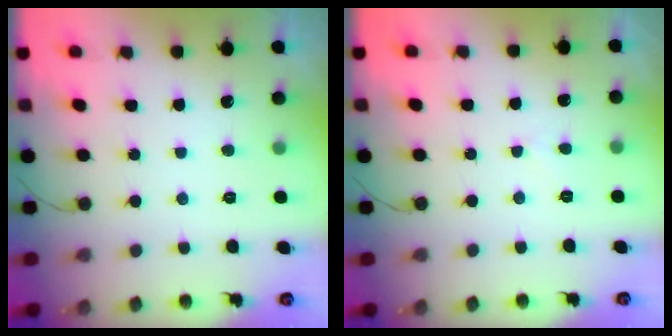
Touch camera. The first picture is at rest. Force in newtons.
{"total": 2.3, "press": 2.3, "slide": 0.3}